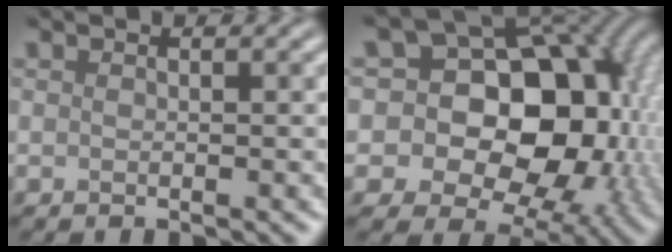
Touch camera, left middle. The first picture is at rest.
{"total": 15.3, "force": [-0.3, 12.0, 9.5], "torque": [-0.124, 0.017, 0.000]}